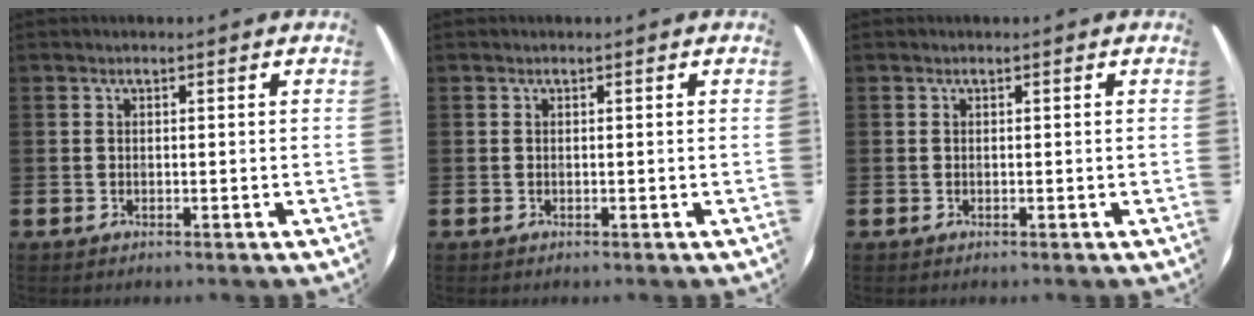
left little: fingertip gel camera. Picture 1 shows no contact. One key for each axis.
{"total": 0.0}
{"total": 0.0}